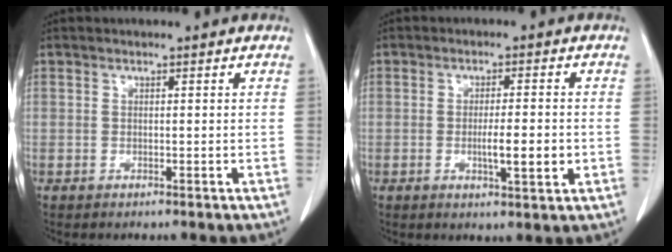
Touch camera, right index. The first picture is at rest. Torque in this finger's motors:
{"motor_torque": [1.03, -0.40, 0.40, 0.11]}